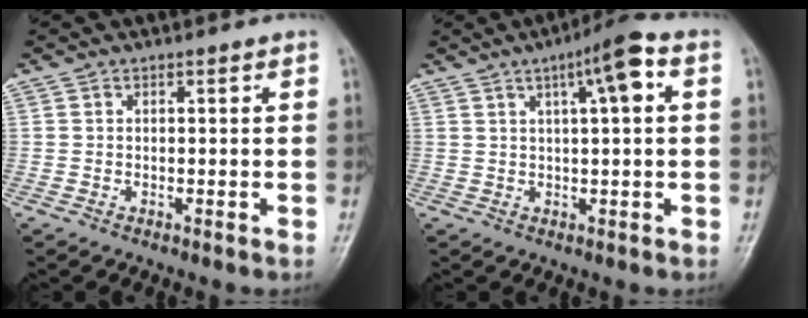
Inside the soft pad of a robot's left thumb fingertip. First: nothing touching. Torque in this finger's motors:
{"motor_torque": [-0.16, 0.38, -0.25, 0.01, 0.21]}